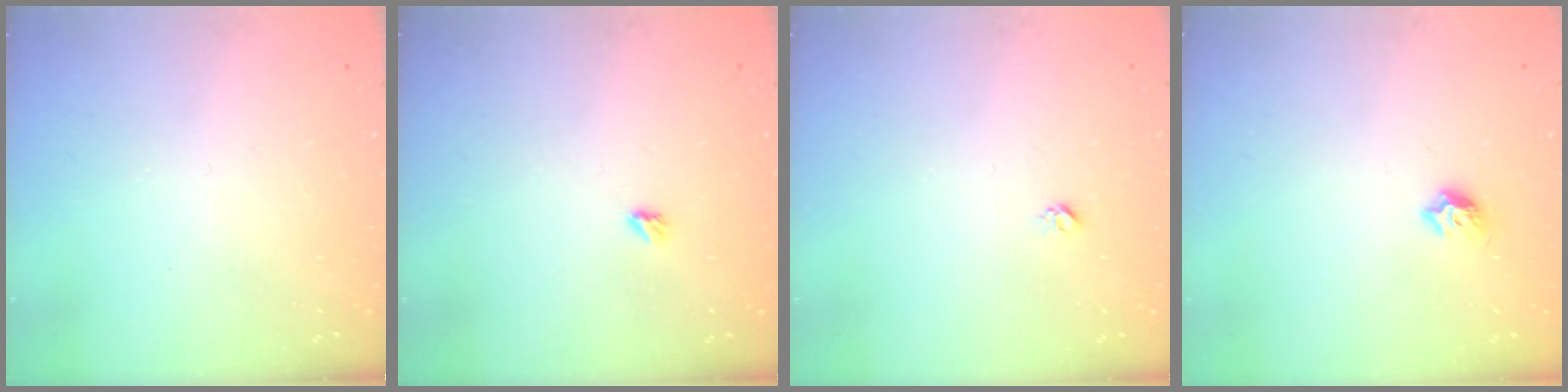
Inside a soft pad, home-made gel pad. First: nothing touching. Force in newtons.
{"total": 2.9, "press": 2.9, "slide": 0.5}
{"total": 3.0, "press": 2.9, "slide": 0.4}
{"total": 4.9, "press": 4.8, "slide": 0.8}